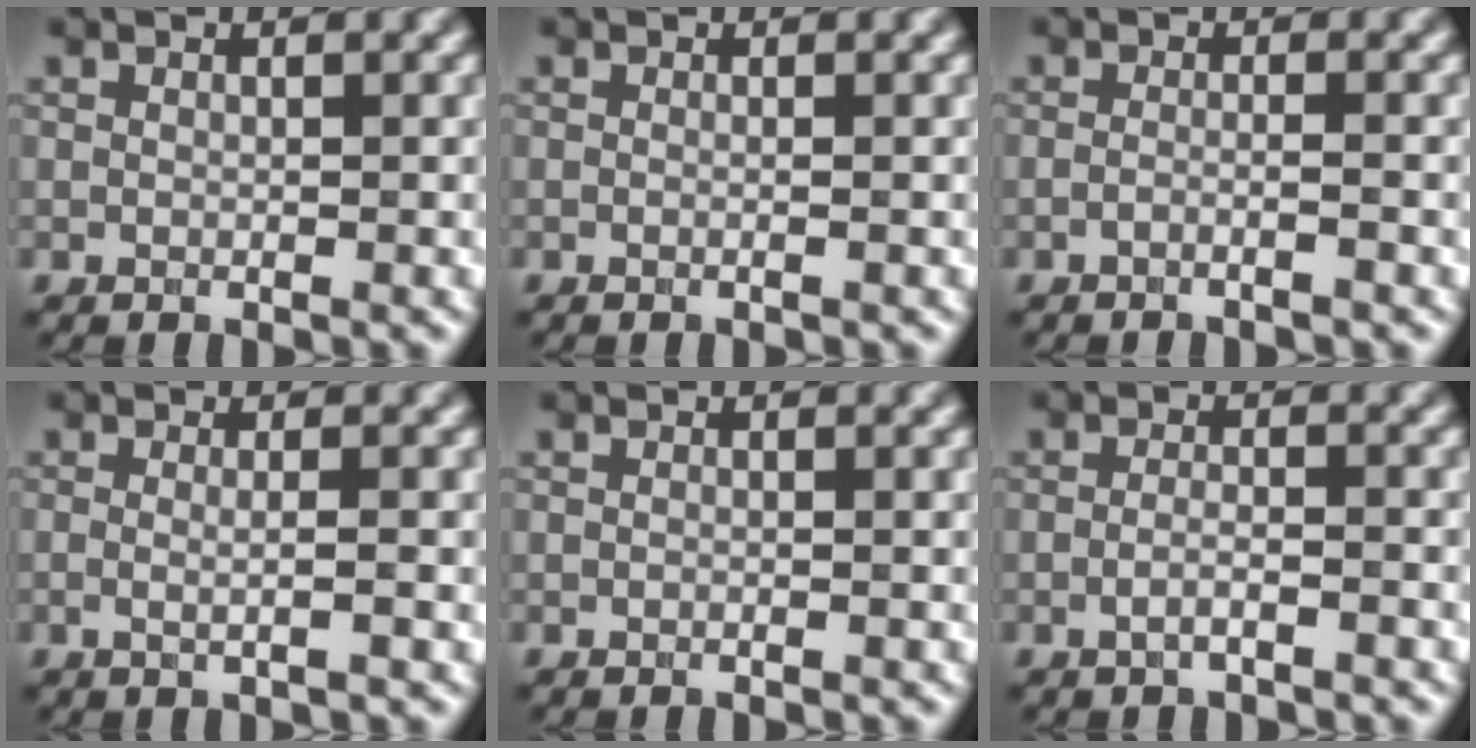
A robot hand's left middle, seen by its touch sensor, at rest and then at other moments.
{"total": 0.9, "force": [0.0, 0.5, 0.8], "torque": [-0.008, -0.013, -0.013]}
{"total": 1.5, "force": [-0.8, 0.3, 1.2], "torque": [-0.012, -0.003, -0.025]}
{"total": 2.1, "force": [0.0, 0.7, 2.0], "torque": [-0.023, -0.009, -0.016]}
{"total": 0.0}
{"total": 1.4, "force": [-0.8, 0.3, 1.2], "torque": [-0.022, -0.001, -0.018]}